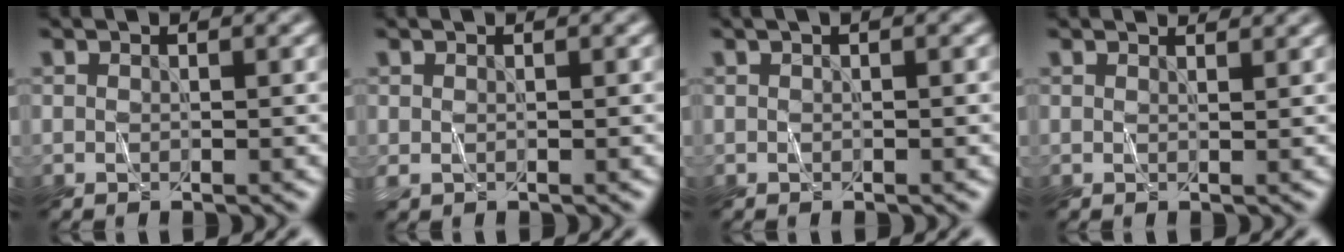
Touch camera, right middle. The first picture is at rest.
{"total": 0.5, "force": [0.3, 0.3, 0.4], "torque": [-0.010, -0.001, 0.007]}
{"total": 1.0, "force": [0.5, 0.3, 0.8], "torque": [-0.008, -0.006, 0.003]}
{"total": 1.6, "force": [1.6, 0.3, 0.3], "torque": [-0.005, 0.000, 0.015]}